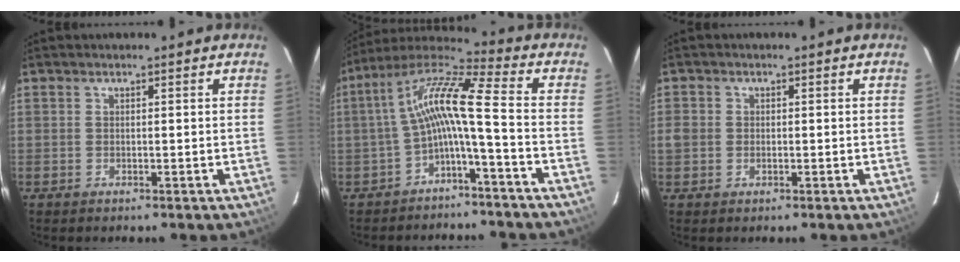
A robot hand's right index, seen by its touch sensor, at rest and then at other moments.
{"total": 10.8, "force": [-2.5, 0.4, 10.5], "torque": [-0.216, 0.021, -0.053]}
{"total": 2.4, "force": [-0.5, 2.2, 0.9], "torque": [-0.018, 0.002, -0.010]}